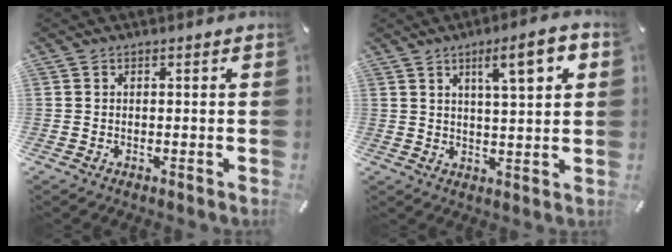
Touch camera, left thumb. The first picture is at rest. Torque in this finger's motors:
{"motor_torque": [1.51, 1.67, 1.03, -1.03, 0.34]}